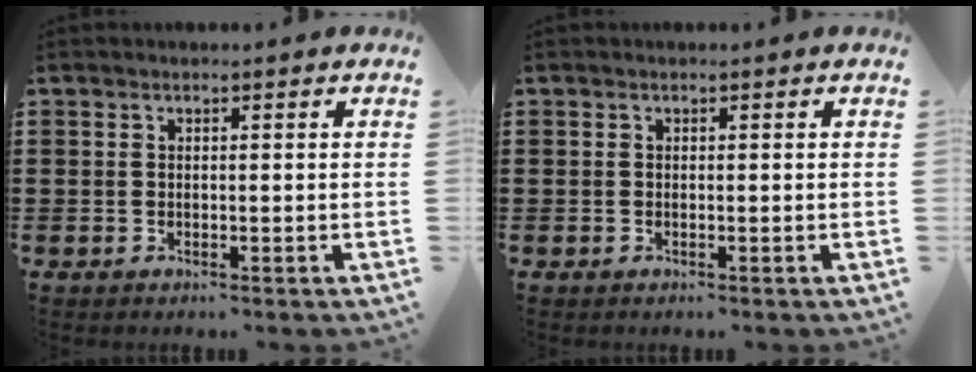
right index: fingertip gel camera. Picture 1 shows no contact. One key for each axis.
{"total": 0.0}